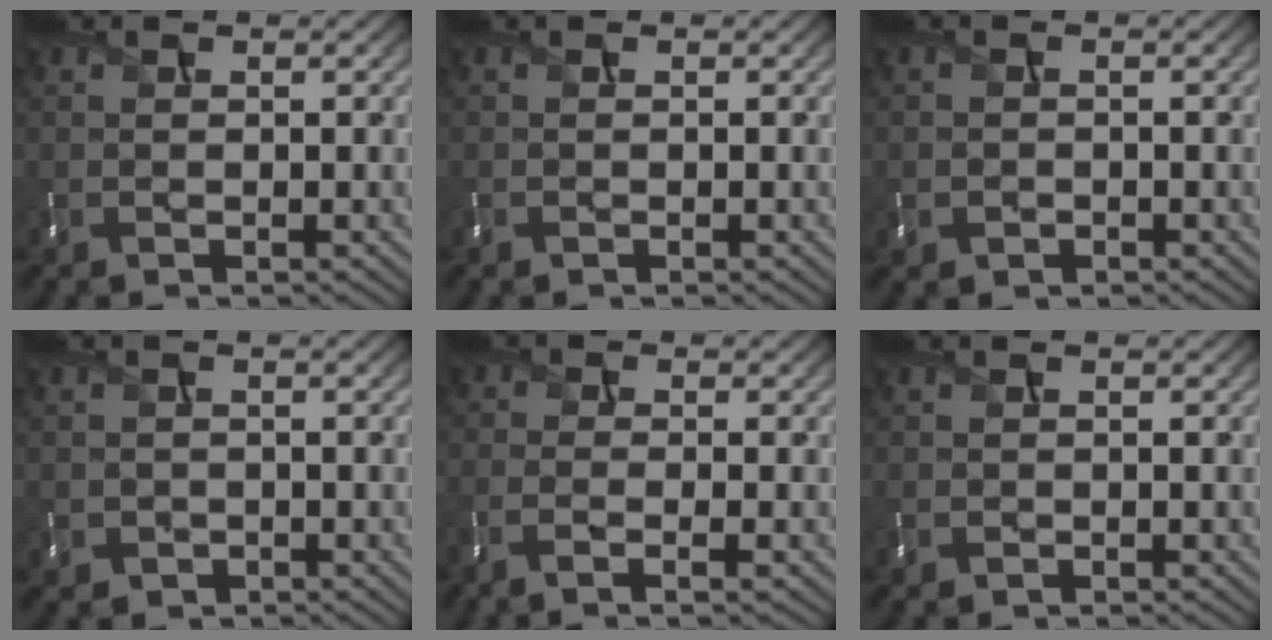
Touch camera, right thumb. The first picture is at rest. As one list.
[{"total": 0.6, "force": [-0.5, 0.3, 0.1], "torque": [-0.005, -0.003, -0.011]}, {"total": 1.5, "force": [-0.8, 1.2, 0.5], "torque": [-0.010, -0.005, -0.017]}, {"total": 1.8, "force": [-0.7, 1.6, 0.4], "torque": [-0.006, -0.008, -0.015]}, {"total": 3.9, "force": [-2.1, 0.9, 3.1], "torque": [-0.061, -0.004, -0.053]}, {"total": 0.9, "force": [-0.4, 0.7, 0.3], "torque": [-0.007, -0.005, -0.008]}]